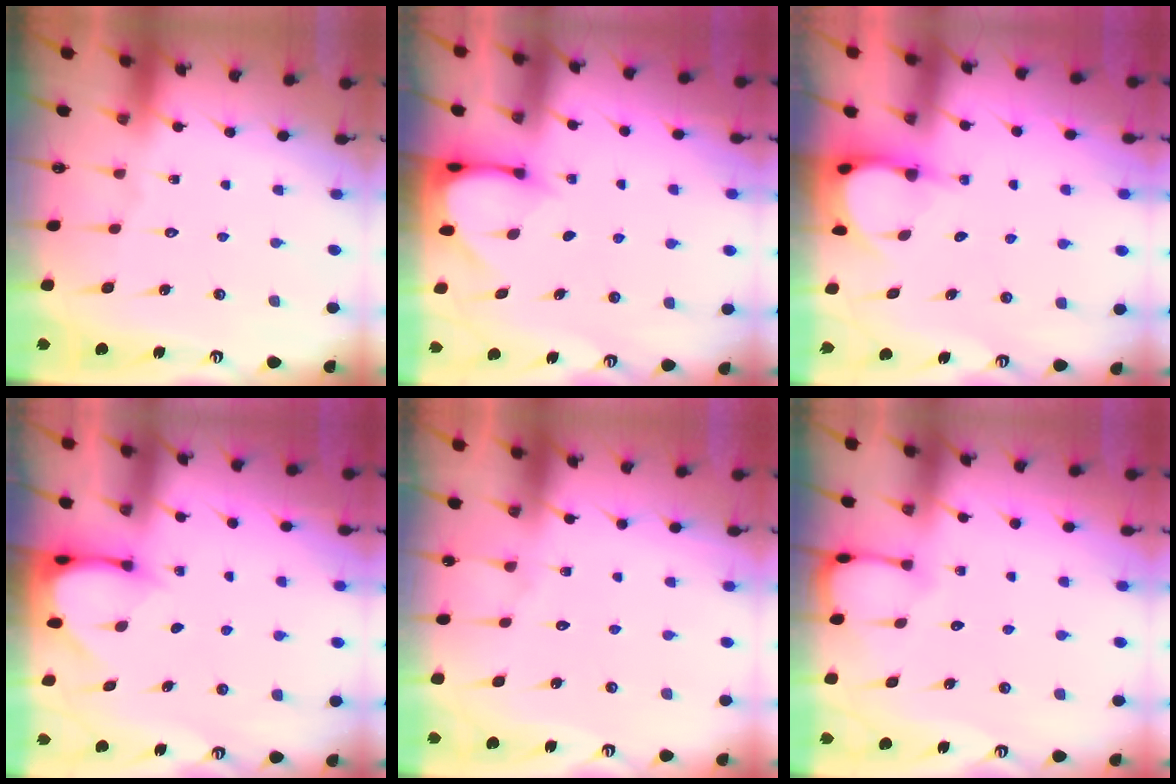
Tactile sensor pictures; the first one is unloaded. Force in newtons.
{"total": 3.2, "press": 3.1, "slide": 0.4}
{"total": 3.7, "press": 3.7, "slide": 0.2}
{"total": 3.5, "press": 3.5, "slide": 0.2}
{"total": 4.7, "press": 4.6, "slide": 0.5}
{"total": 3.0, "press": 3.0, "slide": 0.3}